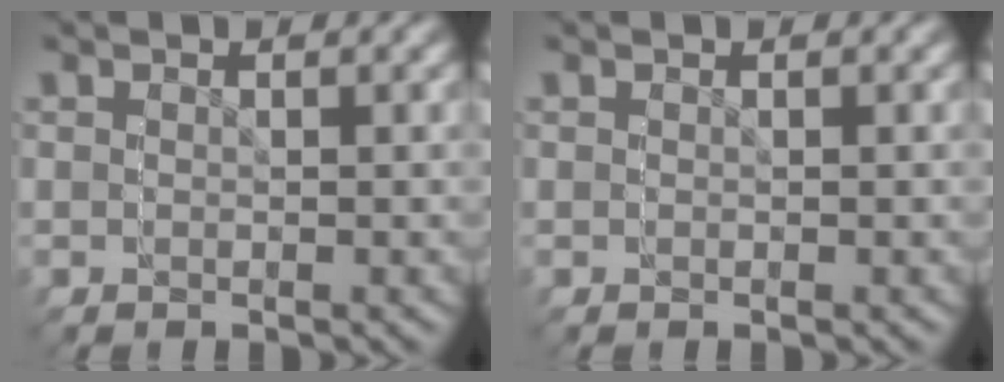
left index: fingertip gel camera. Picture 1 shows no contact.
{"total": 0.0}